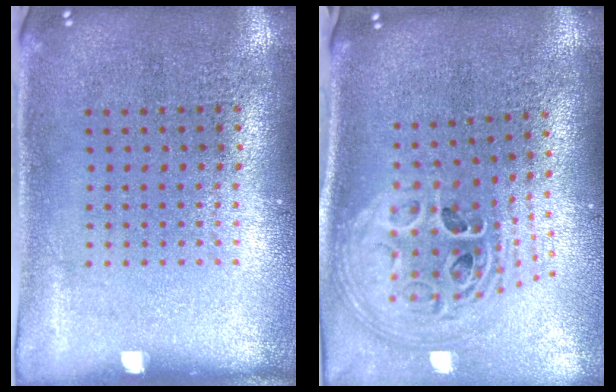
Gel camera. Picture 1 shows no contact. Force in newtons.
{"total": 3.0, "press": 2.0, "slide": 2.2}